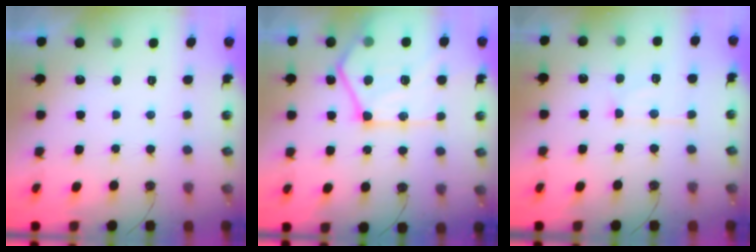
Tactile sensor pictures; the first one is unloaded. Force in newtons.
{"total": 22.1, "press": 21.9, "slide": 2.3}
{"total": 9.3, "press": 9.3, "slide": 0.8}